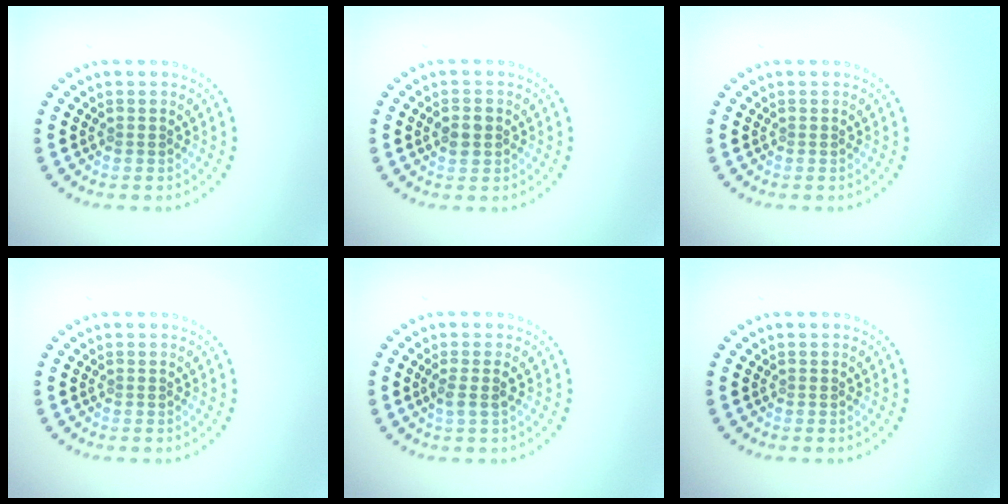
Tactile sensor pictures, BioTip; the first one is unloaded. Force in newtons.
{"total": 2.2, "press": 2.2, "slide": 0.2}
{"total": 0.0}
{"total": 0.0}
{"total": 1.5, "press": 1.2, "slide": 0.8}
{"total": 0.0}